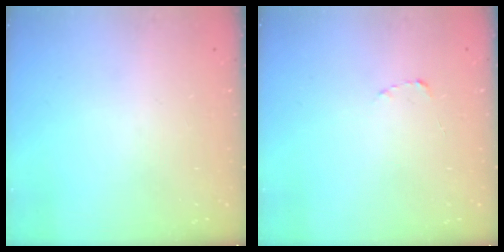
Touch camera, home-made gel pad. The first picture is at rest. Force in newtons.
{"total": 1.8, "press": 1.7, "slide": 0.3}